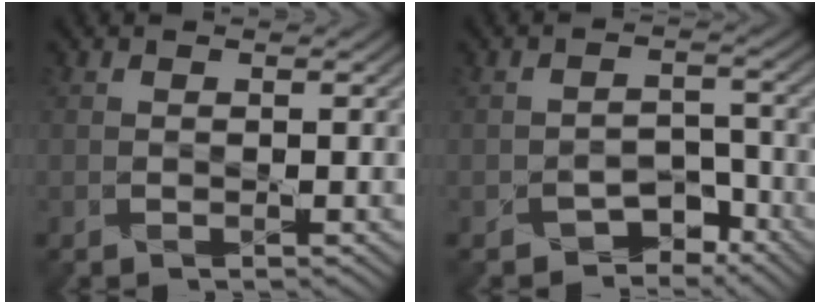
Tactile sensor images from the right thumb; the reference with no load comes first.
{"total": 4.3, "force": [-3.4, 2.3, 1.3], "torque": [-0.011, 0.001, -0.059]}